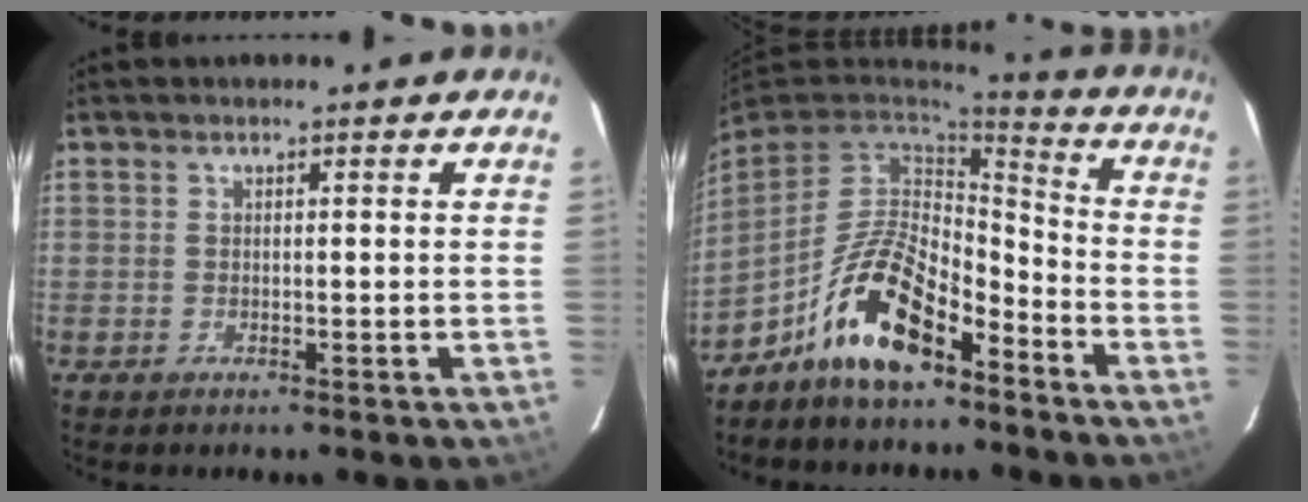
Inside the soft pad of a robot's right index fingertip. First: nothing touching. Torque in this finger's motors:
{"motor_torque": [0.66, -0.64, 1.05, 0.21]}